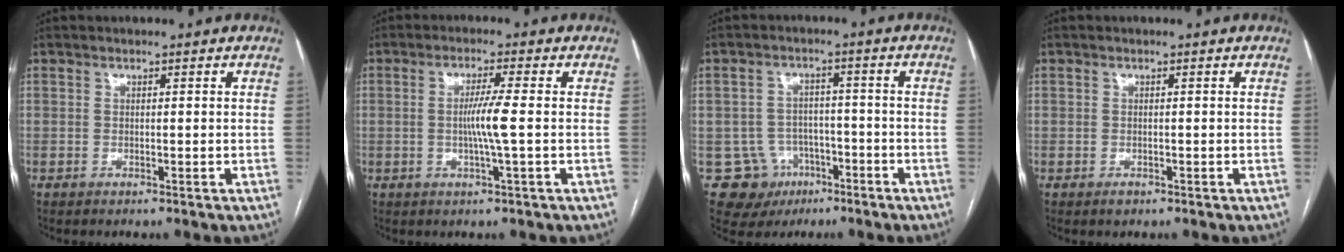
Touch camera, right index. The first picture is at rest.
{"total": 4.7, "force": [-0.3, -0.7, 4.6], "torque": [-0.088, -0.003, -0.008]}
{"total": 8.6, "force": [-3.6, 7.7, 0.6], "torque": [-0.011, 0.016, -0.041]}
{"total": 1.0, "force": [-0.6, 0.8, 0.3], "torque": [-0.001, 0.003, -0.006]}